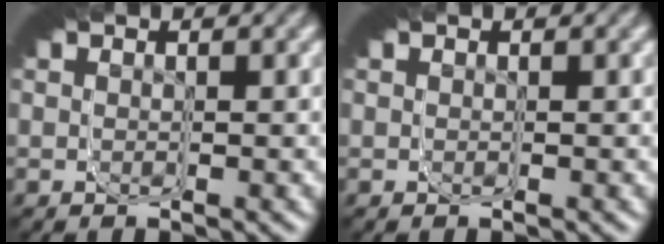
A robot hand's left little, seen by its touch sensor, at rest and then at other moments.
{"total": 0.0}